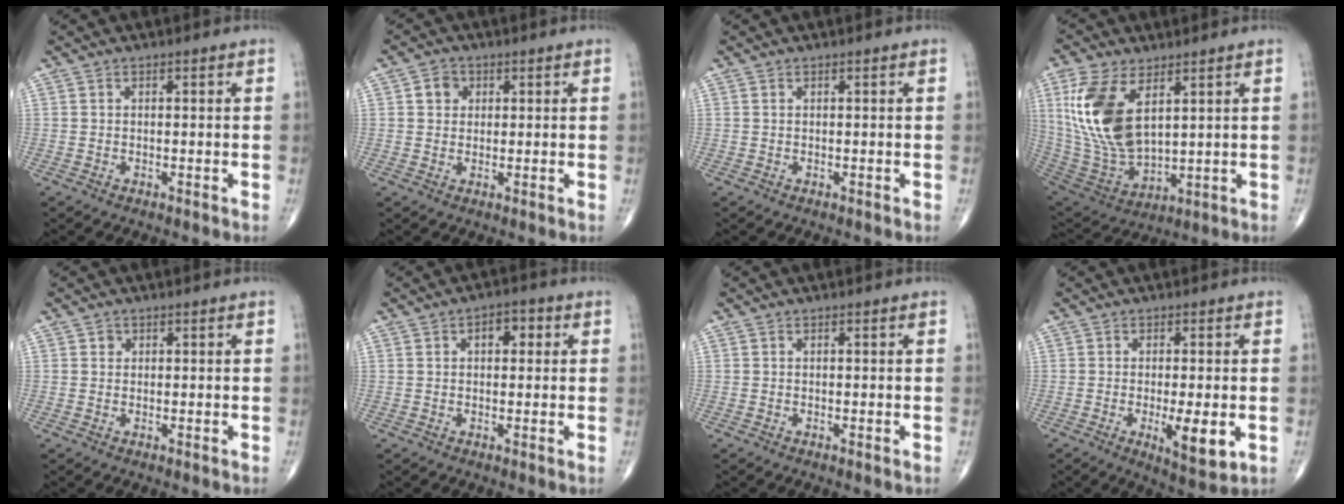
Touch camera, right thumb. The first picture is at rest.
{"total": 3.2, "force": [1.0, 2.8, 1.3], "torque": [-0.005, 0.000, 0.012]}
{"total": 0.0}
{"total": 17.4, "force": [5.9, 9.0, 13.6], "torque": [-0.275, -0.025, 0.128]}
{"total": 0.9, "force": [0.3, 0.8, 0.2], "torque": [0.004, 0.000, 0.003]}
{"total": 4.2, "force": [1.2, 2.5, 3.2], "torque": [-0.028, 0.008, 0.011]}
{"total": 0.0}
{"total": 7.7, "force": [-1.7, 2.2, 7.2], "torque": [-0.109, -0.020, -0.022]}